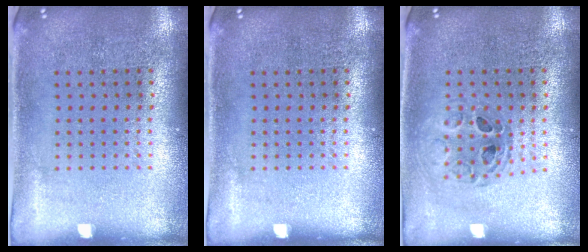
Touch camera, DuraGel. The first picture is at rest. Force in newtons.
{"total": 0.0}
{"total": 0.8, "press": 0.7, "slide": 0.2}